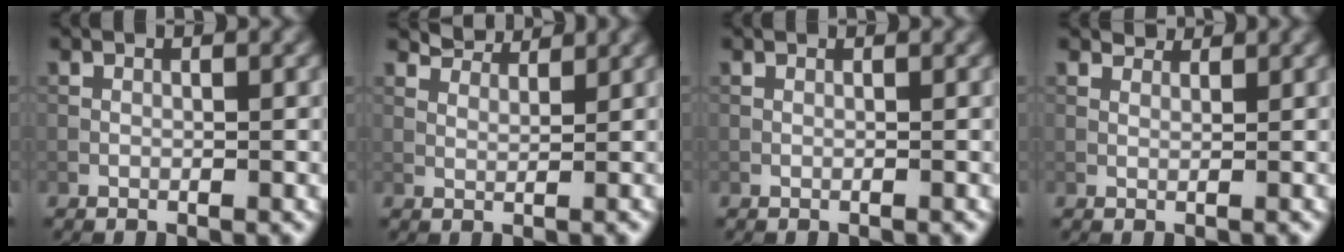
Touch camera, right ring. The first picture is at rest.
{"total": 3.0, "force": [2.8, 0.5, 0.9], "torque": [-0.024, -0.007, 0.052]}
{"total": 0.6, "force": [0.6, 0.1, 0.2], "torque": [-0.007, -0.001, 0.001]}
{"total": 1.9, "force": [1.7, 0.6, 0.6], "torque": [-0.016, -0.006, 0.024]}